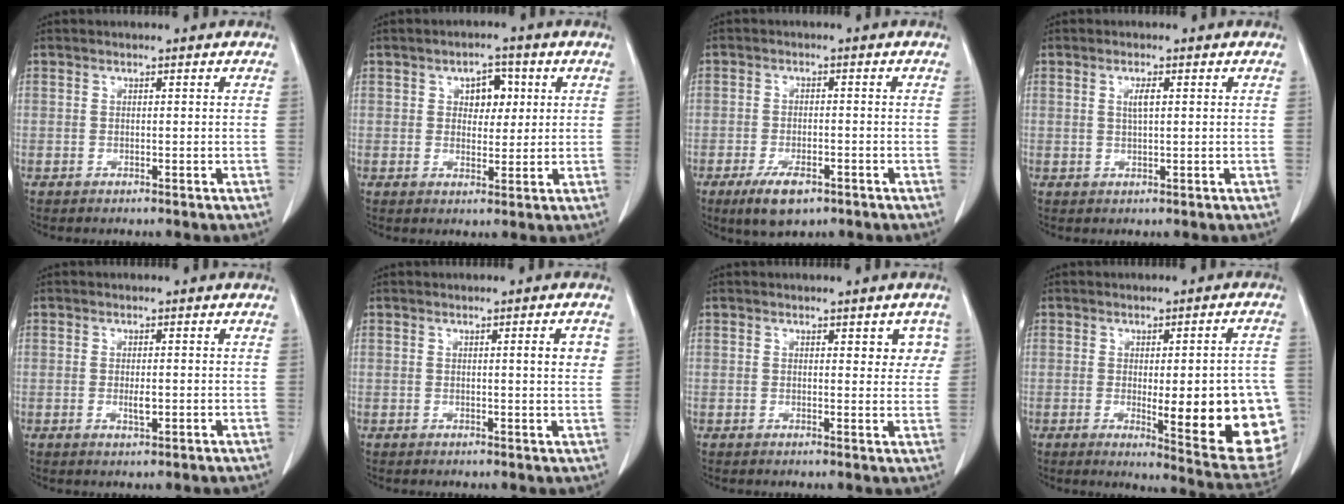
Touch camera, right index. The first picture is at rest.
{"total": 4.4, "force": [1.4, 2.7, 3.2], "torque": [-0.042, 0.010, 0.024]}
{"total": 5.6, "force": [-3.4, 2.2, 3.8], "torque": [-0.073, -0.006, -0.050]}
{"total": 1.9, "force": [0.5, 0.2, 1.8], "torque": [-0.035, 0.001, 0.011]}
{"total": 1.8, "force": [-0.3, 0.5, 1.7], "torque": [-0.030, -0.002, -0.003]}
{"total": 2.8, "force": [0.8, 0.2, 2.7], "torque": [-0.034, 0.001, 0.011]}
{"total": 3.6, "force": [1.5, 1.7, 2.7], "torque": [-0.018, 0.001, 0.014]}
{"total": 17.8, "force": [-3.3, 3.3, 17.2], "torque": [-0.129, 0.002, -0.021]}